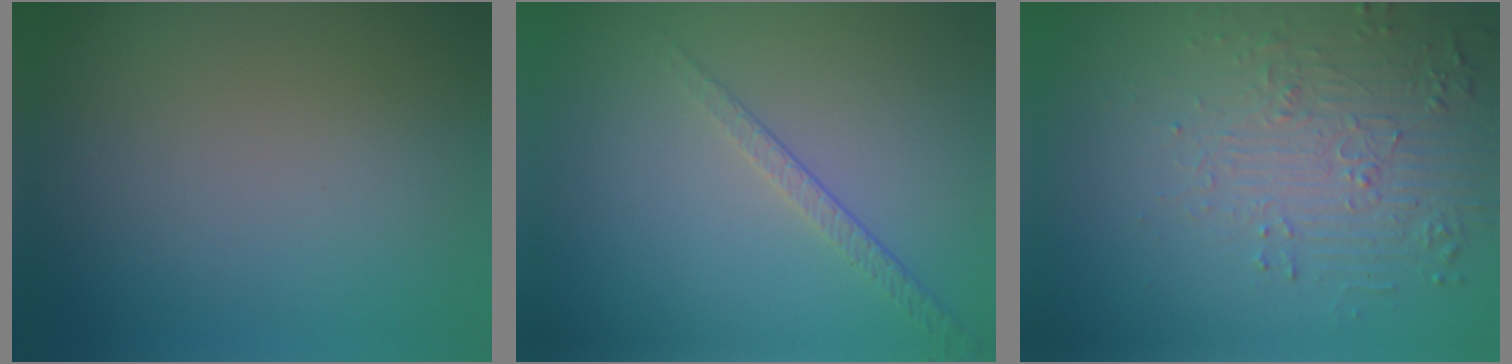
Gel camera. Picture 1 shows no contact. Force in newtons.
{"total": 1.6, "press": 1.0, "slide": 1.3}
{"total": 5.7, "press": 3.8, "slide": 4.2}